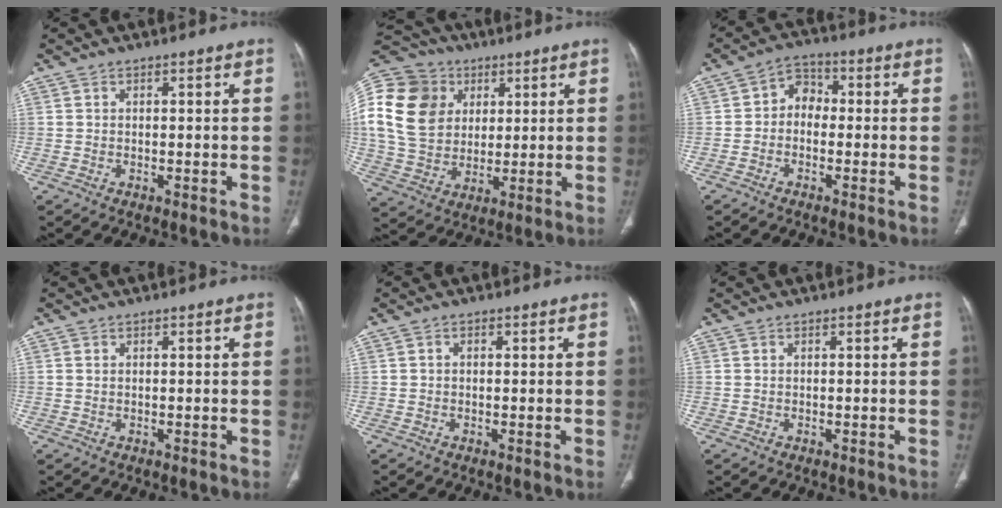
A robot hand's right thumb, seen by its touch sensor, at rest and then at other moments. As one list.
[{"total": 22.9, "force": [6.2, 18.1, 12.6], "torque": [-0.268, 0.028, 0.122]}, {"total": 5.1, "force": [-0.6, 4.1, 3.0], "torque": [-0.027, 0.022, -0.027]}, {"total": 0.6, "force": [0.3, 0.4, 0.3], "torque": [-0.006, 0.000, 0.005]}, {"total": 0.6, "force": [0.1, 0.5, 0.3], "torque": [-0.004, 0.001, 0.000]}, {"total": 0.0}]